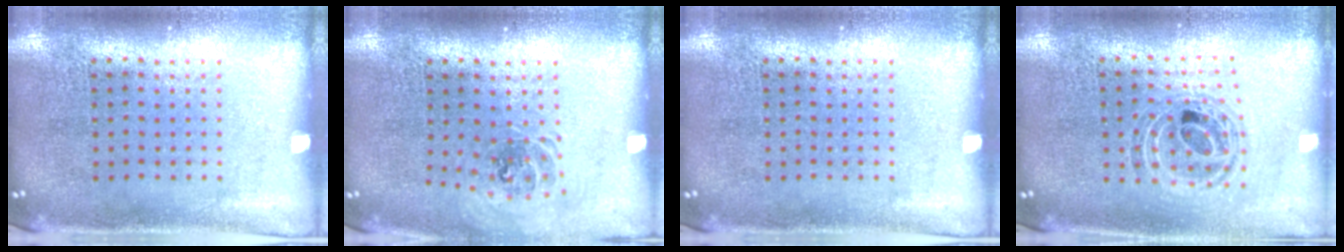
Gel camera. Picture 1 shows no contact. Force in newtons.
{"total": 0.9, "press": 0.8, "slide": 0.2}
{"total": 0.0}
{"total": 0.8, "press": 0.8, "slide": 0.2}